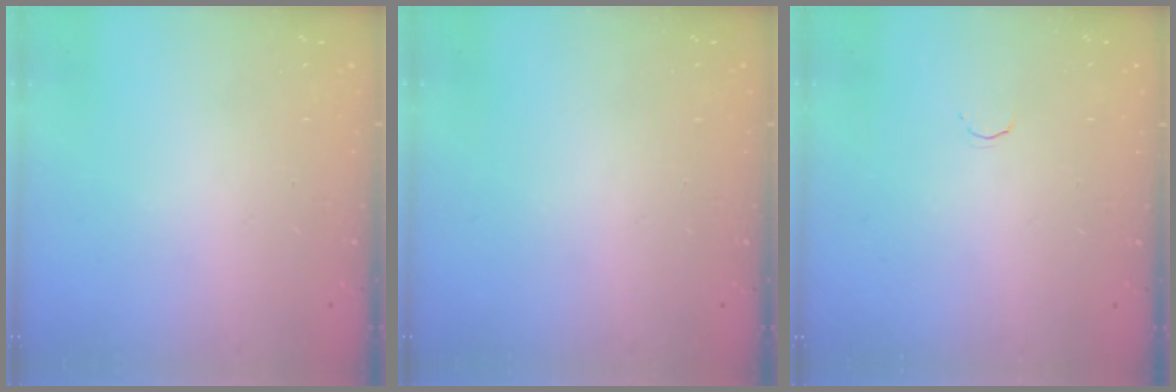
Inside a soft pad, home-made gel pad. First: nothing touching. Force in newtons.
{"total": 0.0}
{"total": 1.7, "press": 1.6, "slide": 0.5}